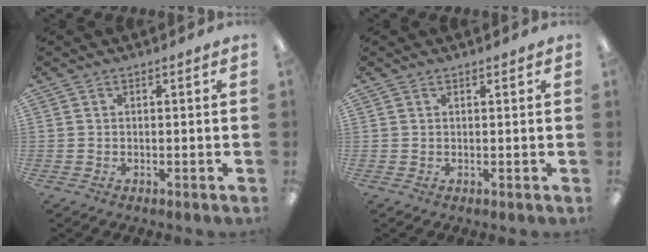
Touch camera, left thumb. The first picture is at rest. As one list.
[{"total": 0.6, "force": [0.6, 0.1, 0.1], "torque": [0.005, -0.002, 0.009]}]